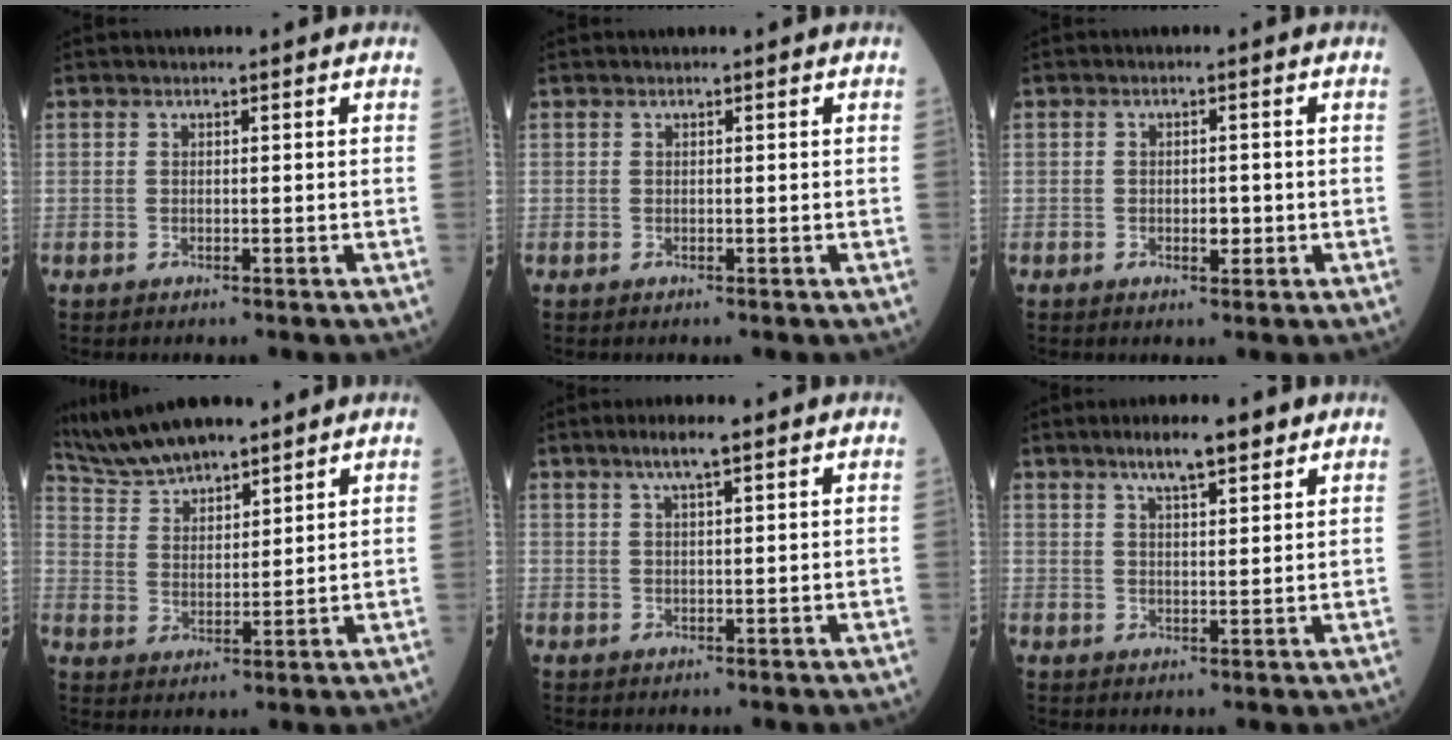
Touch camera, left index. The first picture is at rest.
{"total": 0.0}
{"total": 1.9, "force": [-0.5, 1.0, 1.6], "torque": [-0.024, 0.001, -0.004]}
{"total": 9.6, "force": [8.7, 1.9, 3.8], "torque": [-0.089, 0.023, 0.172]}
{"total": 3.5, "force": [2.2, 0.2, 2.7], "torque": [-0.058, 0.008, 0.042]}
{"total": 6.2, "force": [4.3, 1.2, 4.2], "torque": [-0.078, 0.013, 0.070]}